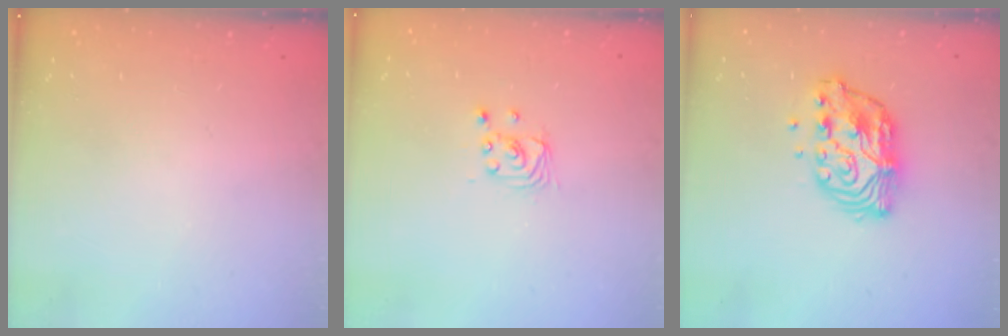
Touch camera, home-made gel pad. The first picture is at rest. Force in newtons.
{"total": 2.4, "press": 2.4, "slide": 0.2}
{"total": 11.0, "press": 10.9, "slide": 0.9}